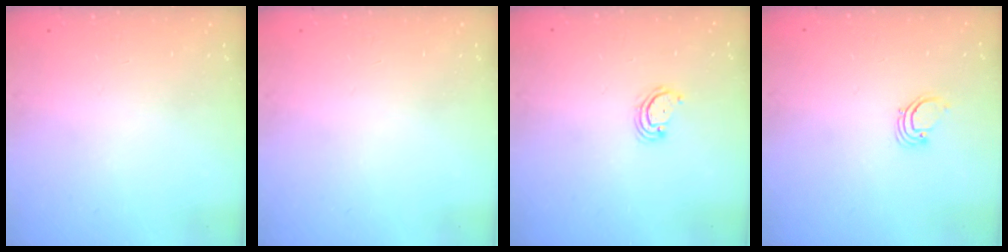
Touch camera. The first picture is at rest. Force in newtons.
{"total": 0.0}
{"total": 2.9, "press": 2.8, "slide": 0.4}
{"total": 1.9, "press": 1.9, "slide": 0.1}